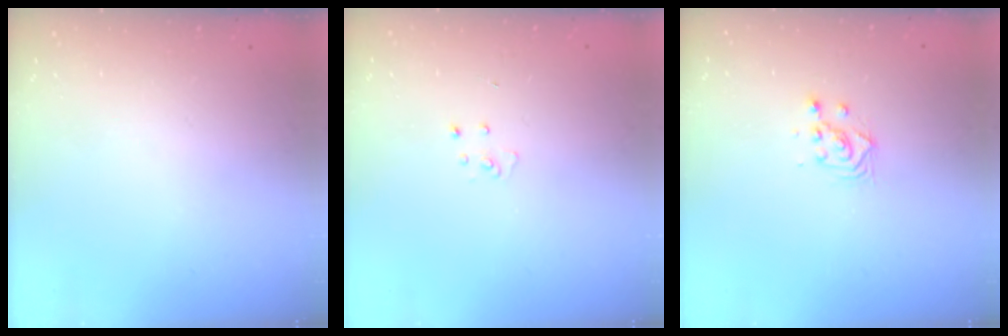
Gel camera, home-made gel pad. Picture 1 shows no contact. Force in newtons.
{"total": 3.6, "press": 3.6, "slide": 0.3}
{"total": 2.8, "press": 2.8, "slide": 0.1}